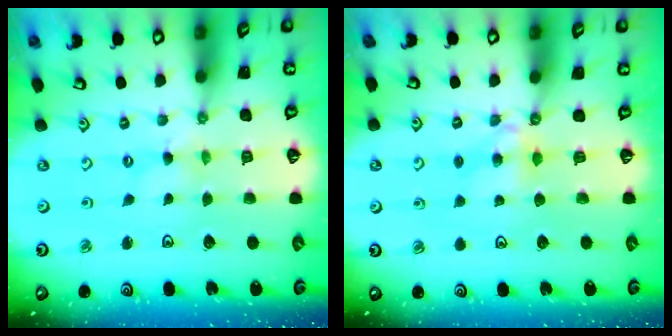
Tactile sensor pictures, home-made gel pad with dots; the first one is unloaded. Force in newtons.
{"total": 4.6, "press": 4.5, "slide": 0.7}